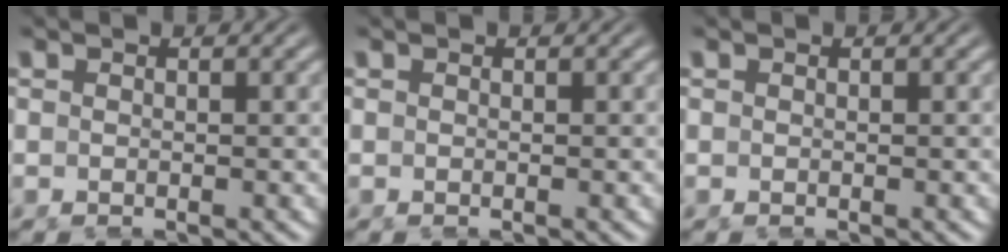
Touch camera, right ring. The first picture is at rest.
{"total": 0.0}
{"total": 0.0}